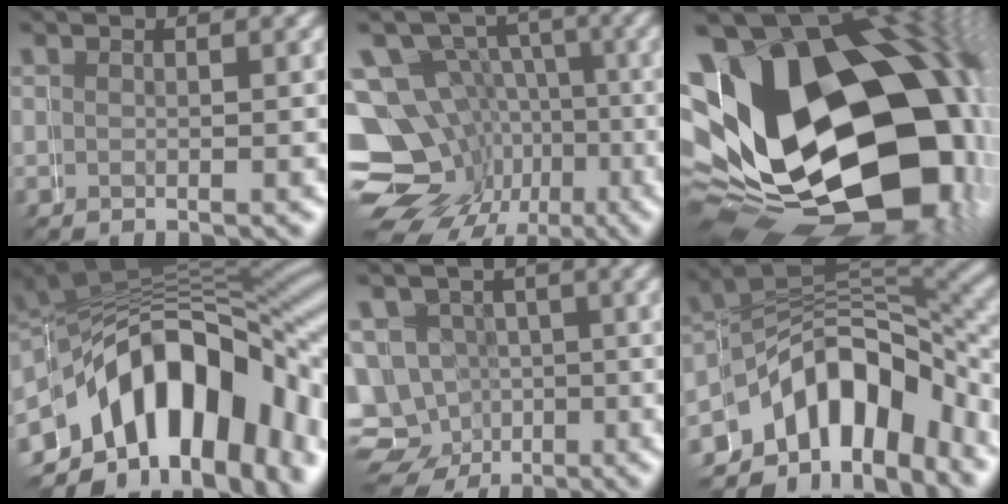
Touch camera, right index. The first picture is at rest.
{"total": 17.4, "force": [-4.9, 15.4, 6.5], "torque": [-0.156, -0.076, -0.075]}
{"total": 33.4, "force": [-3.8, 22.5, 24.3], "torque": [-0.427, -0.079, -0.032]}
{"total": 17.4, "force": [-5.1, 11.5, 12.0], "torque": [-0.184, 0.002, -0.080]}
{"total": 13.4, "force": [-5.1, 12.0, 3.2], "torque": [-0.087, -0.060, -0.083]}
{"total": 12.7, "force": [-5.4, 8.6, 7.6], "torque": [-0.131, -0.013, -0.082]}